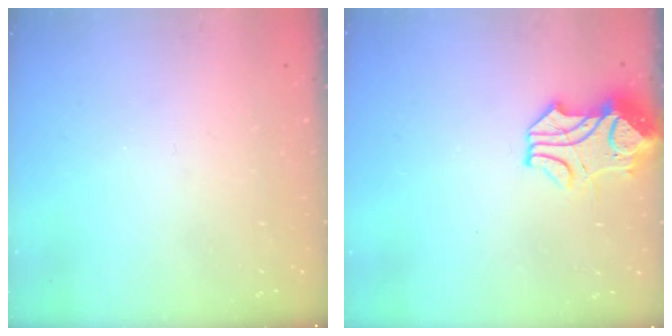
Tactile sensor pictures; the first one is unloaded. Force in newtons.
{"total": 2.2, "press": 1.9, "slide": 1.1}